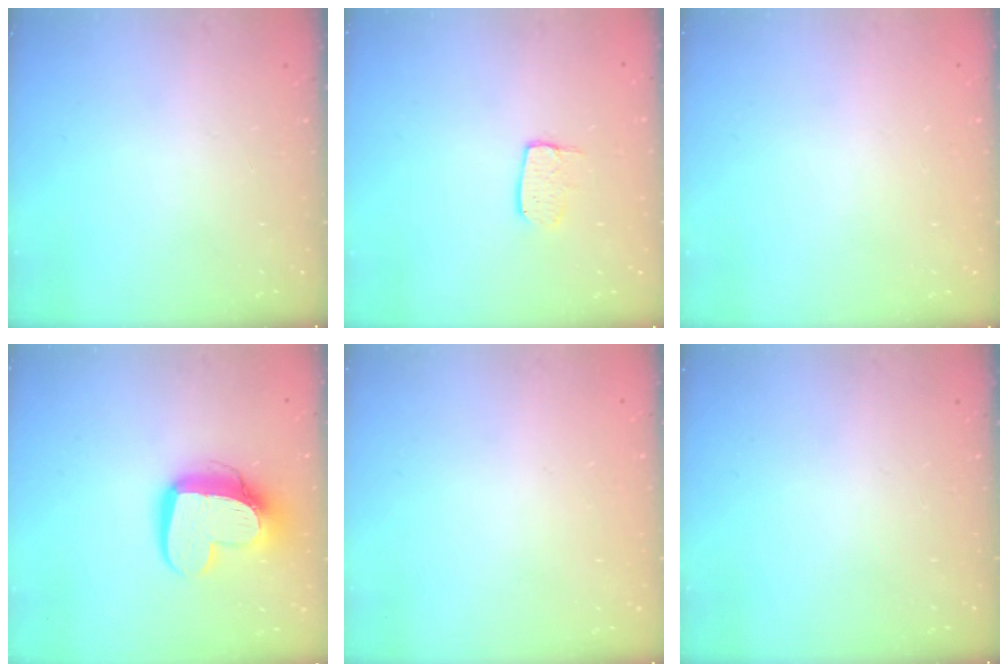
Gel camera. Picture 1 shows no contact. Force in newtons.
{"total": 5.5, "press": 5.5, "slide": 0.3}
{"total": 0.0}
{"total": 14.0, "press": 13.9, "slide": 1.3}
{"total": 0.0}
{"total": 0.0}